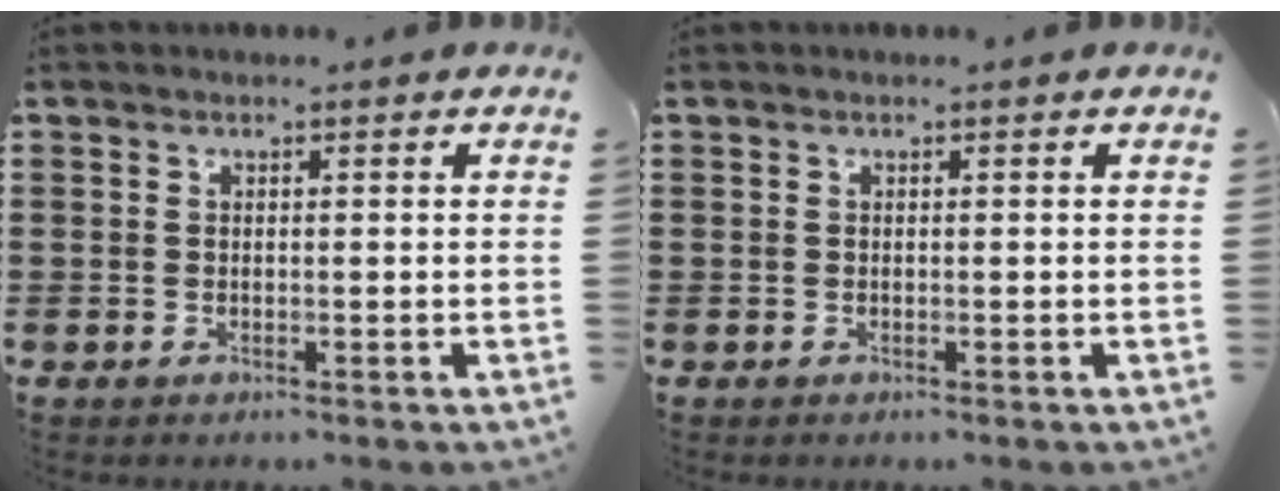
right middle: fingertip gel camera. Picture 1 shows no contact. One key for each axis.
{"total": 0.0}